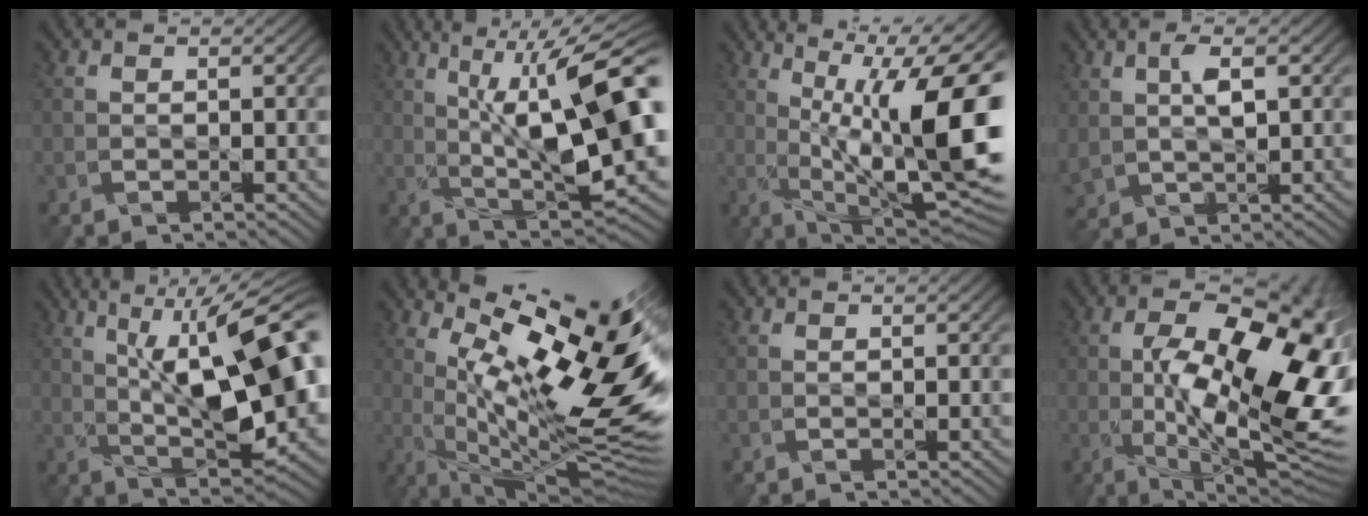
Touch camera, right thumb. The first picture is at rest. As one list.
[{"total": 14.0, "force": [2.6, 3.7, 13.3], "torque": [-0.213, 0.008, 0.056]}, {"total": 16.8, "force": [0.9, 6.0, 15.7], "torque": [-0.227, 0.001, 0.019]}, {"total": 3.3, "force": [1.4, 1.8, 2.3], "torque": [-0.061, 0.001, 0.036]}, {"total": 14.6, "force": [2.2, 5.2, 13.4], "torque": [-0.194, 0.018, 0.039]}, {"total": 17.5, "force": [4.1, 4.9, 16.3], "torque": [-0.269, 0.000, 0.093]}, {"total": 0.0}, {"total": 17.1, "force": [-1.0, 8.0, 15.1], "torque": [-0.257, -0.011, -0.006]}]